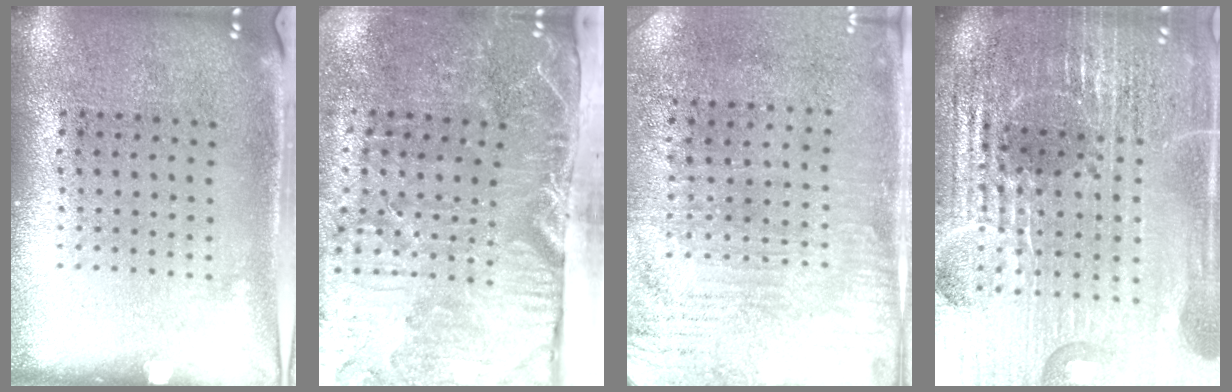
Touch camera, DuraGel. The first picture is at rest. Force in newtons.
{"total": 5.2, "press": 4.4, "slide": 2.8}
{"total": 3.2, "press": 2.9, "slide": 1.4}
{"total": 6.8, "press": 5.9, "slide": 3.4}